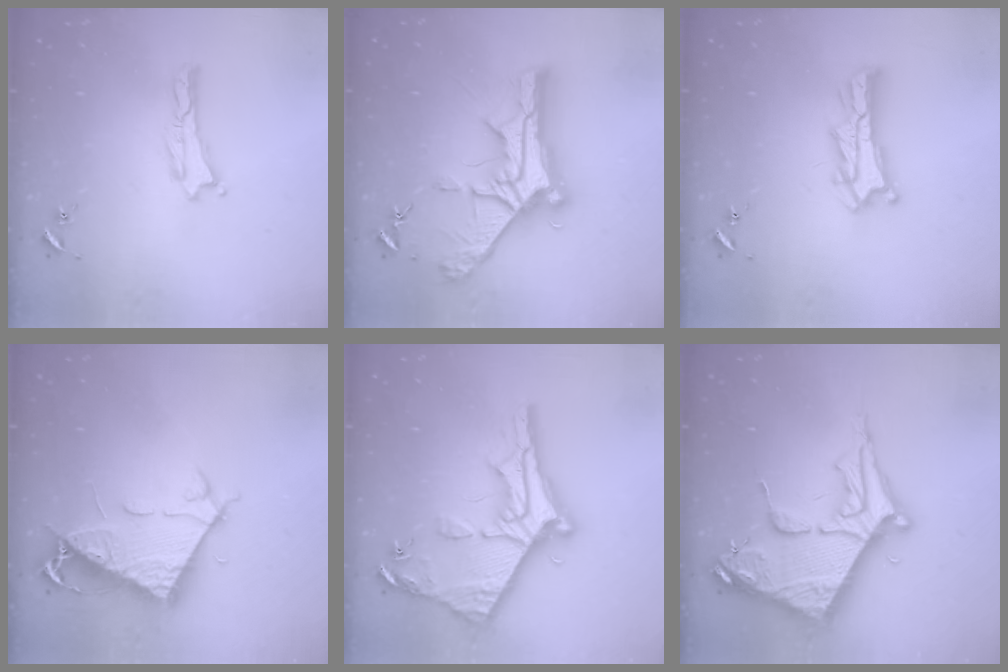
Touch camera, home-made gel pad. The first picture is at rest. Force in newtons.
{"total": 12.1, "press": 12.0, "slide": 1.1}
{"total": 5.2, "press": 5.2, "slide": 0.5}
{"total": 7.6, "press": 7.6, "slide": 0.9}
{"total": 11.2, "press": 11.1, "slide": 1.1}
{"total": 11.3, "press": 11.2, "slide": 1.2}